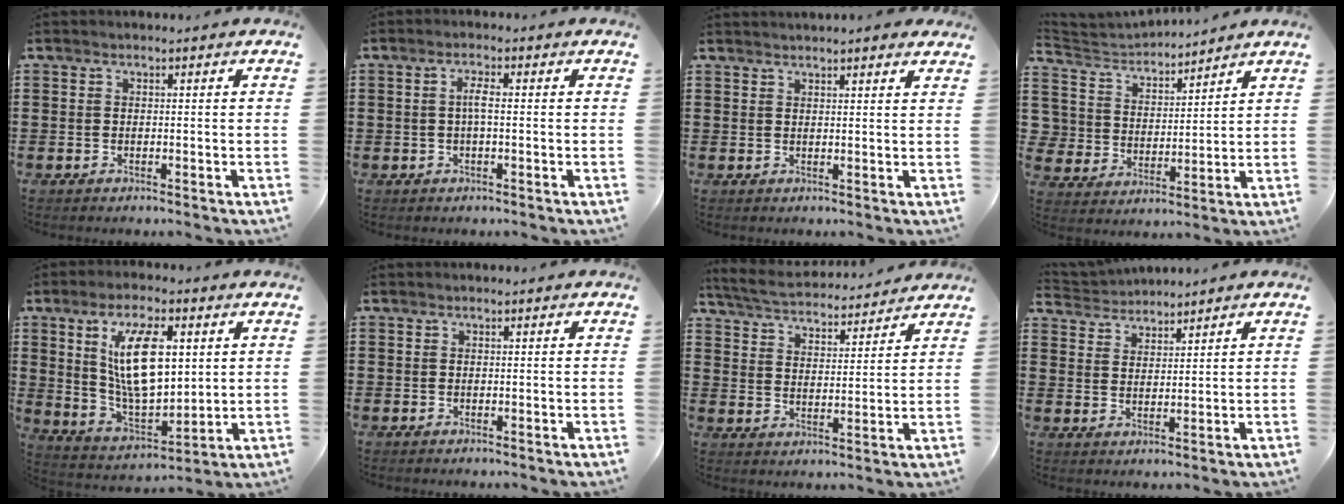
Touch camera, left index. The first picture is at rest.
{"total": 2.3, "force": [-0.1, 0.5, 2.3], "torque": [-0.050, -0.001, -0.006]}
{"total": 1.9, "force": [1.8, 0.0, 0.5], "torque": [-0.012, 0.002, 0.035]}
{"total": 4.7, "force": [4.0, 2.3, -0.8], "torque": [-0.021, -0.036, 0.069]}
{"total": 12.4, "force": [3.9, 5.5, 10.4], "torque": [-0.202, 0.003, 0.066]}
{"total": 0.0}
{"total": 4.7, "force": [4.6, 0.2, 0.7], "torque": [-0.039, -0.031, 0.077]}
{"total": 3.1, "force": [3.0, 0.8, -0.5], "torque": [-0.005, -0.010, 0.055]}